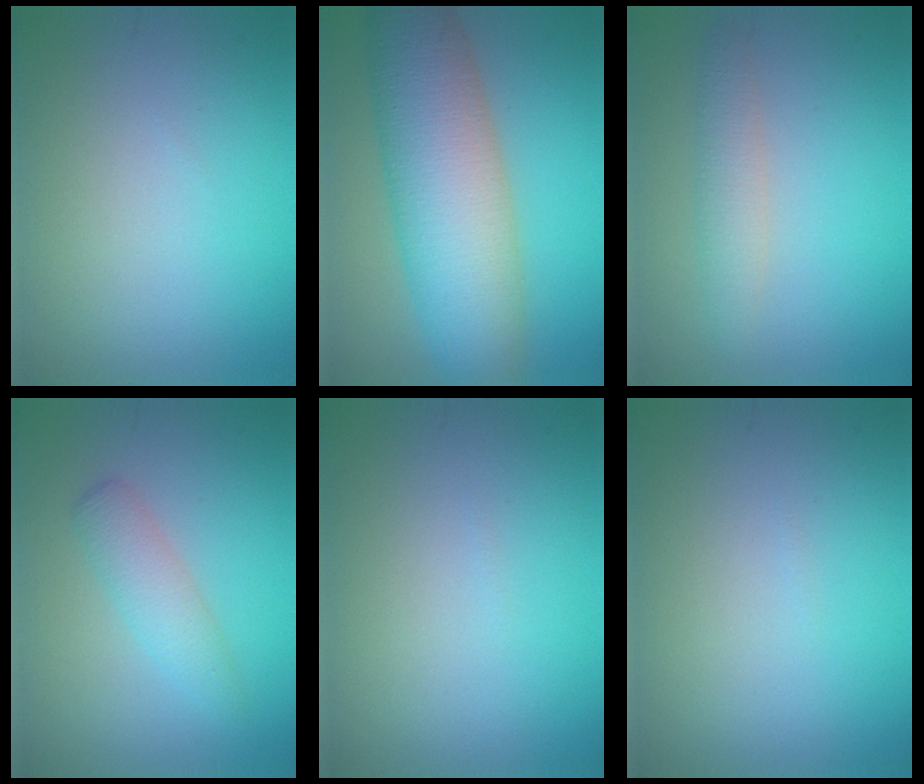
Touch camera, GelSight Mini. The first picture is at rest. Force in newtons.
{"total": 11.0, "press": 11.0, "slide": 0.4}
{"total": 2.2, "press": 2.2, "slide": 0.1}
{"total": 2.6, "press": 2.6, "slide": 0.1}
{"total": 0.0}
{"total": 0.0}